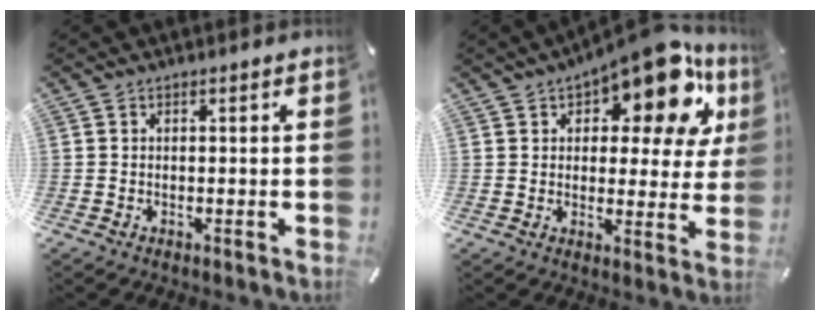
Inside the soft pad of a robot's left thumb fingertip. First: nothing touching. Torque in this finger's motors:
{"motor_torque": [2.41, 2.60, 1.42, -1.35, 0.04]}